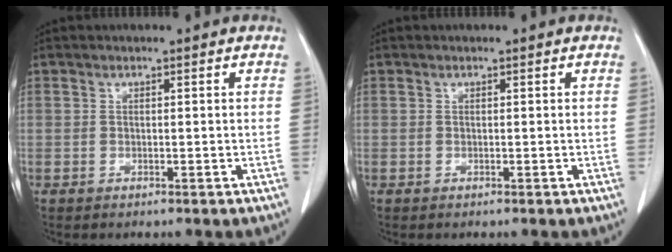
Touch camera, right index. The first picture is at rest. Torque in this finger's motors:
{"motor_torque": [0.00, 0.00, 0.00, 0.00]}